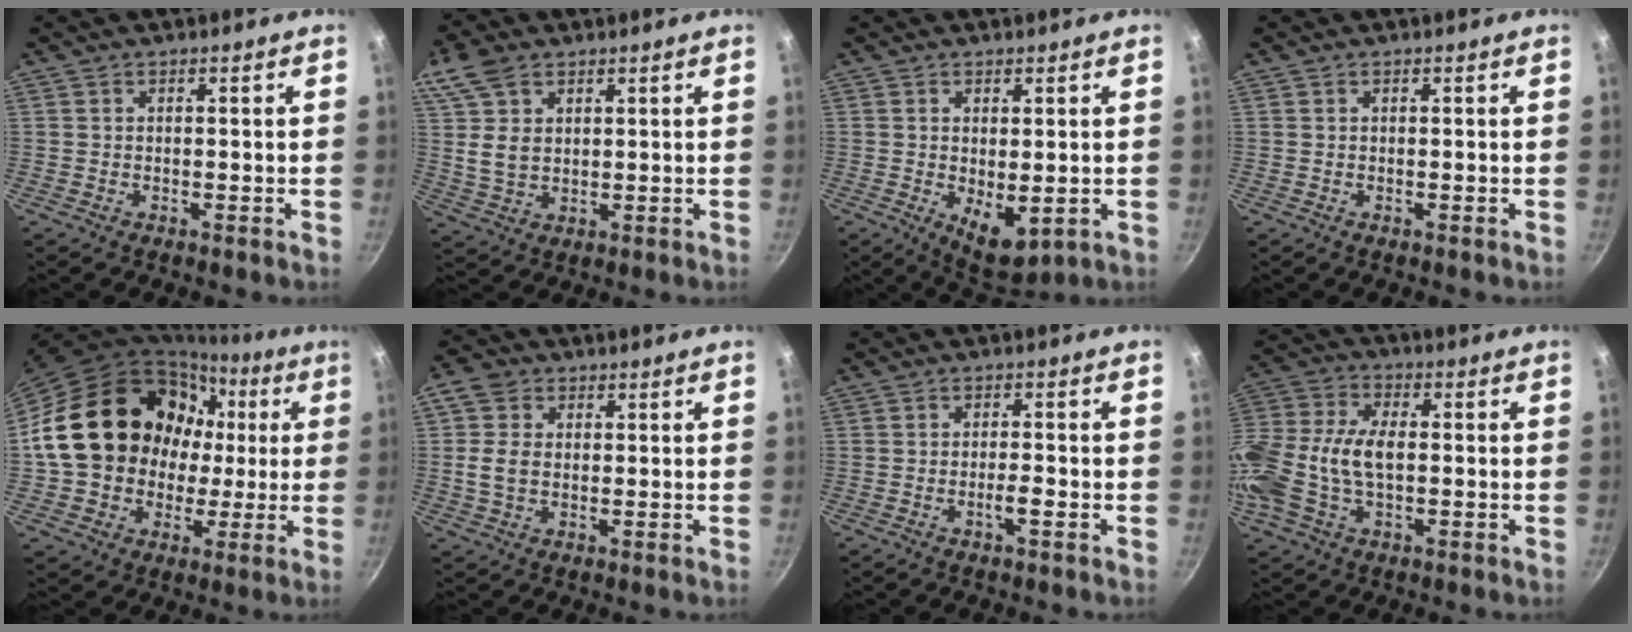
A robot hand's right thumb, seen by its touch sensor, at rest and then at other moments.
{"total": 9.3, "force": [4.4, 6.0, 5.7], "torque": [-0.094, -0.010, 0.088]}
{"total": 7.1, "force": [-0.5, 3.6, 6.1], "torque": [-0.076, -0.017, 0.007]}
{"total": 0.0}
{"total": 21.0, "force": [2.4, 17.7, 11.2], "torque": [-0.158, 0.042, 0.053]}
{"total": 6.4, "force": [0.8, 5.0, 4.0], "torque": [-0.059, 0.003, 0.007]}
{"total": 2.3, "force": [-1.0, 0.4, 2.1], "torque": [-0.037, 0.010, -0.019]}
{"total": 17.2, "force": [-1.3, 10.4, 13.6], "torque": [-0.297, 0.022, -0.036]}